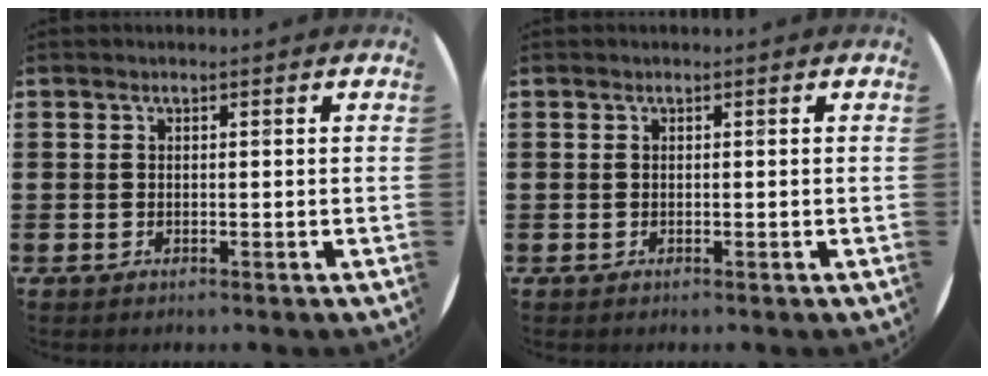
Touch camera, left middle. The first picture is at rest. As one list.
[{"total": 0.0}]